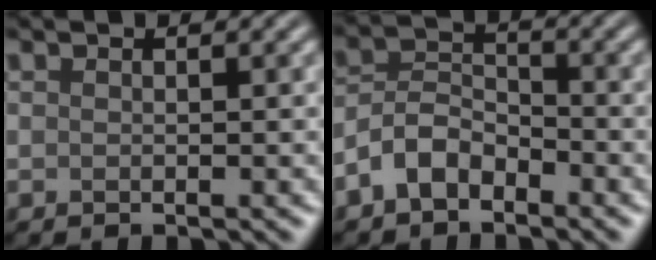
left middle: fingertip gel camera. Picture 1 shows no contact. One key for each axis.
{"total": 3.8, "fx": -2.4, "fy": 2.2, "fz": 2.1, "tx": -0.038, "ty": 0.009, "tz": -0.054}